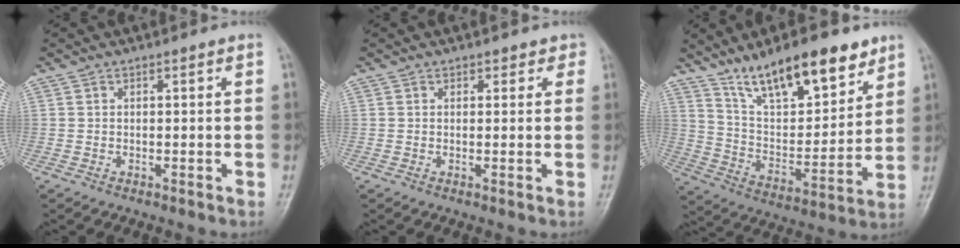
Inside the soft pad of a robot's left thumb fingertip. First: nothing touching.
{"total": 1.3, "force": [0.8, 0.9, 0.5], "torque": [0.009, -0.003, 0.006]}
{"total": 18.5, "force": [12.8, 6.6, 11.6], "torque": [-0.148, -0.064, 0.228]}